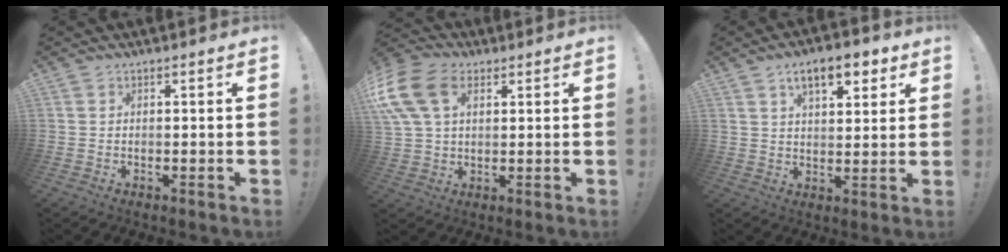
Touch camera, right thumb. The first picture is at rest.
{"total": 16.7, "force": [6.1, 11.0, 11.0], "torque": [-0.238, -0.018, 0.112]}
{"total": 10.2, "force": [5.7, 4.4, 7.3], "torque": [-0.103, -0.014, 0.097]}